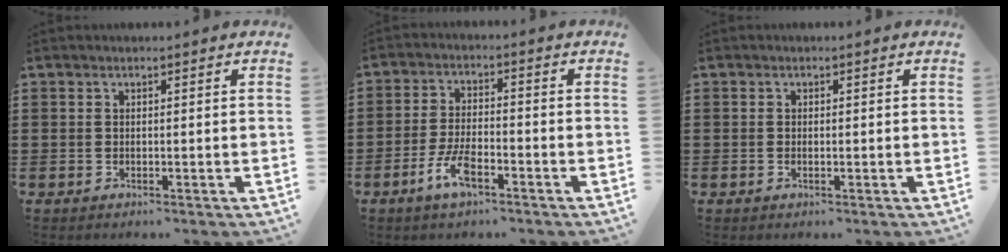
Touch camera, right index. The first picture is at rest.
{"total": 6.0, "force": [-3.3, 2.1, 4.5], "torque": [-0.107, -0.001, -0.067]}
{"total": 0.6, "force": [-0.1, 0.3, 0.6], "torque": [-0.012, -0.002, -0.001]}